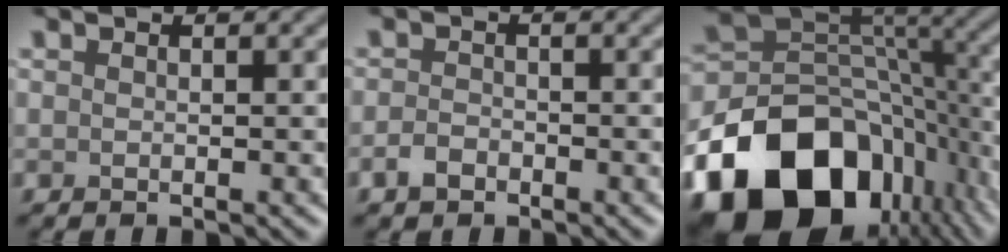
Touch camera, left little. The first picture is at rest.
{"total": 1.6, "force": [-1.1, 0.9, 0.7], "torque": [-0.013, 0.002, -0.024]}
{"total": 18.2, "force": [-10.1, 12.3, 8.8], "torque": [-0.195, -0.018, -0.158]}